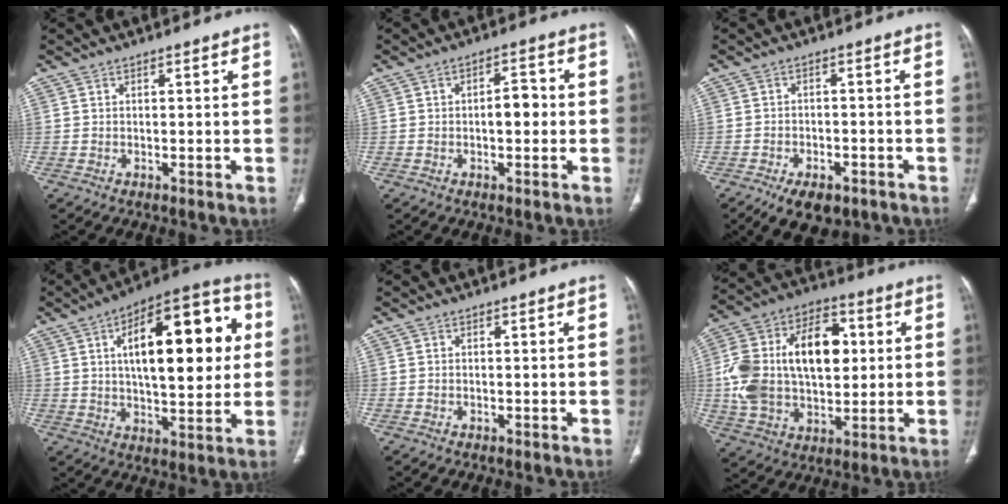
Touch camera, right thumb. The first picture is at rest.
{"total": 4.5, "force": [-0.2, 2.5, 3.8], "torque": [-0.046, 0.012, -0.008]}
{"total": 8.6, "force": [-5.5, 4.7, 4.6], "torque": [-0.056, 0.016, -0.081]}
{"total": 23.9, "force": [5.1, 10.0, 21.1], "torque": [-0.273, 0.009, 0.065]}
{"total": 0.0}
{"total": 24.1, "force": [2.6, 14.9, 18.7], "torque": [-0.339, 0.019, 0.048]}